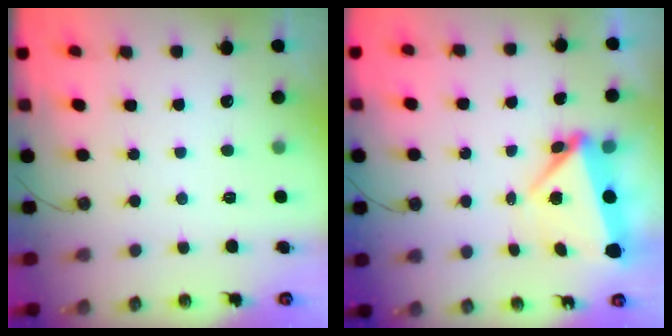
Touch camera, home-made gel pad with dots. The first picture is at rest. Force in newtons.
{"total": 6.2, "press": 6.2, "slide": 0.3}